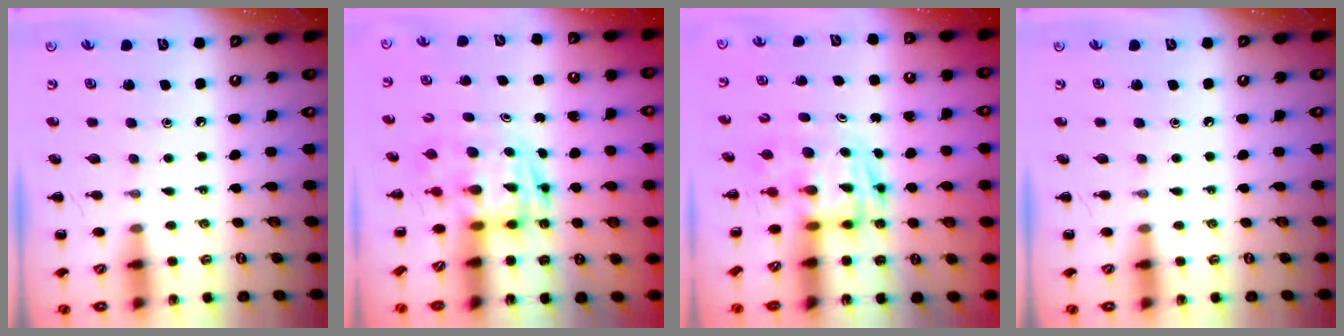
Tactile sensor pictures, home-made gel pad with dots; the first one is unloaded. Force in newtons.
{"total": 2.7, "press": 2.6, "slide": 0.5}
{"total": 2.8, "press": 2.8, "slide": 0.5}
{"total": 0.0}